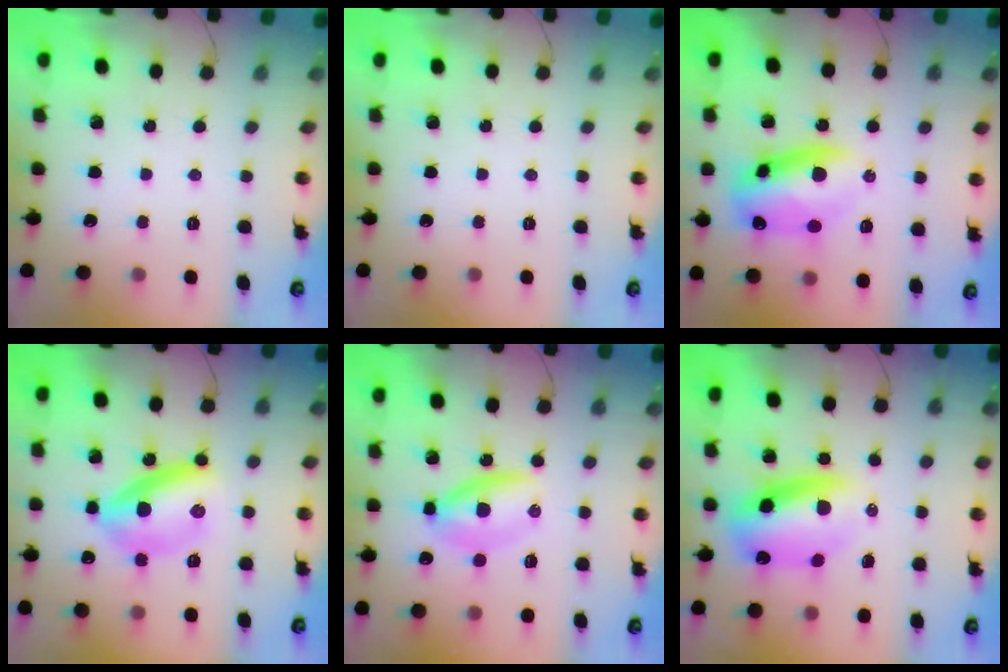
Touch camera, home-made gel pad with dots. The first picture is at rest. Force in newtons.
{"total": 0.0}
{"total": 13.7, "press": 13.5, "slide": 2.1}
{"total": 12.4, "press": 12.4, "slide": 0.2}
{"total": 5.7, "press": 5.6, "slide": 1.1}
{"total": 12.2, "press": 11.7, "slide": 3.4}